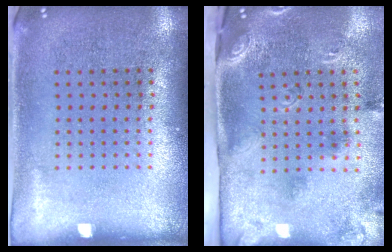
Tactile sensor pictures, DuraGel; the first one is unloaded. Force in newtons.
{"total": 3.0, "press": 1.8, "slide": 2.3}